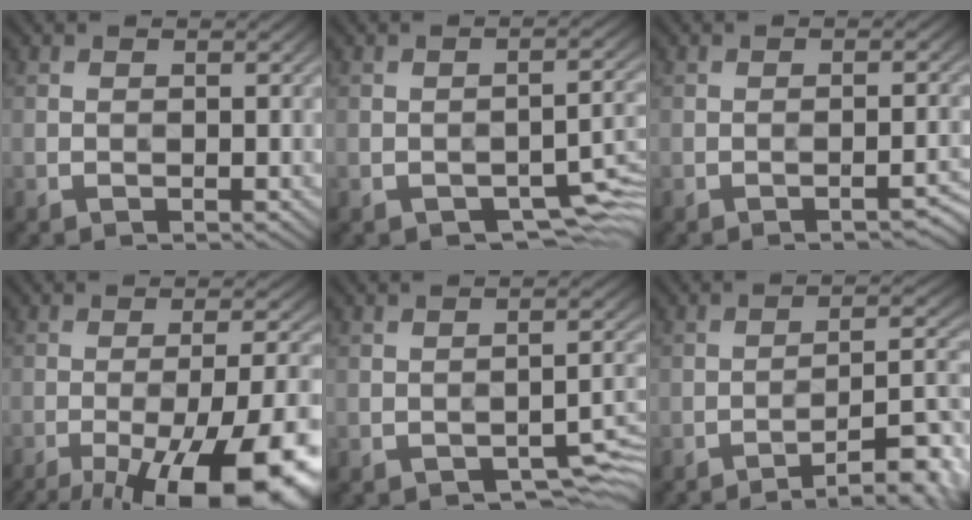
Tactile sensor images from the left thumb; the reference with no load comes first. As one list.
[{"total": 5.4, "force": [-3.0, 2.4, 3.8], "torque": [-0.046, -0.003, -0.038]}, {"total": 2.2, "force": [-1.6, 0.3, 1.4], "torque": [-0.016, 0.009, -0.022]}, {"total": 19.3, "force": [-11.4, 5.8, 14.5], "torque": [-0.187, -0.020, -0.160]}, {"total": 4.2, "force": [-2.7, 1.6, 2.8], "torque": [-0.036, 0.003, -0.032]}, {"total": 9.8, "force": [-6.6, 2.1, 7.0], "torque": [-0.102, 0.014, -0.097]}]